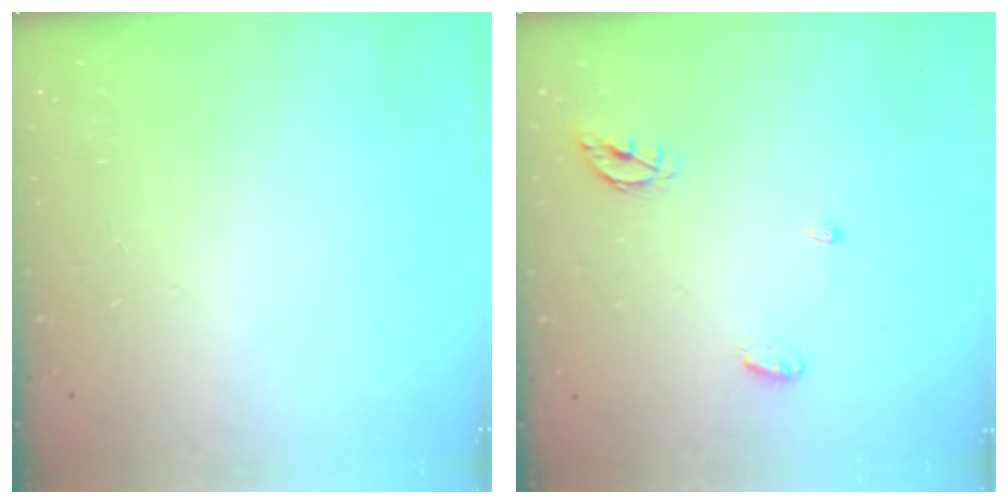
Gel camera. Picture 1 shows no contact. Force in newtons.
{"total": 4.4, "press": 4.4, "slide": 0.4}